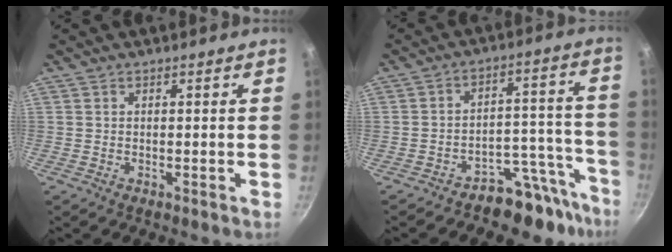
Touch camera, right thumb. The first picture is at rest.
{"total": 11.3, "force": [-9.4, 5.4, 3.3], "torque": [0.028, 0.110, -0.135]}